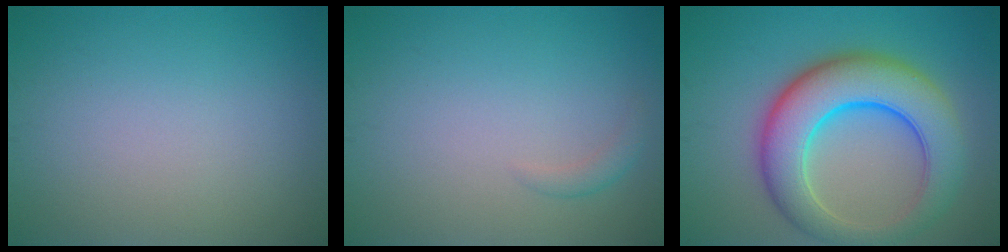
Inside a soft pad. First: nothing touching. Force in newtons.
{"total": 1.0, "press": 1.0, "slide": 0.0}
{"total": 9.4, "press": 9.4, "slide": 0.2}